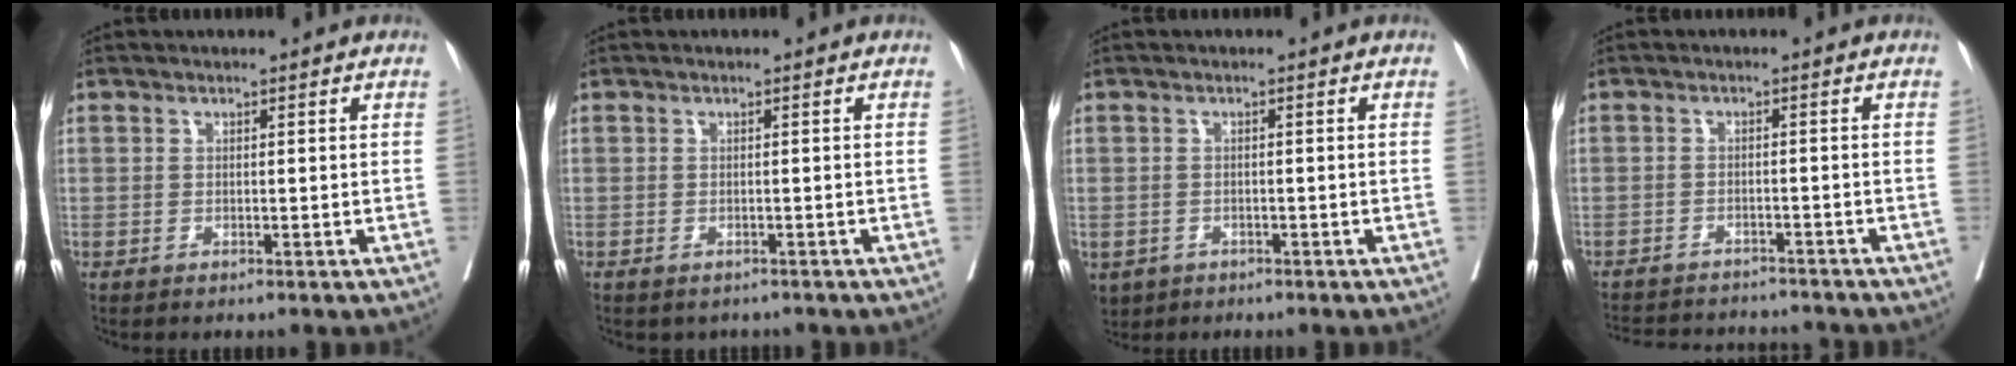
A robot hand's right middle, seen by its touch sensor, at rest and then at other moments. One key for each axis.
{"total": 1.6, "fx": -1.2, "fy": 0.9, "fz": 0.2, "tx": 0.000, "ty": 0.000, "tz": -0.015}
{"total": 5.9, "fx": -3.1, "fy": 4.6, "fz": 1.9, "tx": -0.052, "ty": -0.002, "tz": -0.042}
{"total": 11.6, "fx": -11.0, "fy": 2.6, "fz": 2.8, "tx": -0.053, "ty": 0.008, "tz": -0.143}